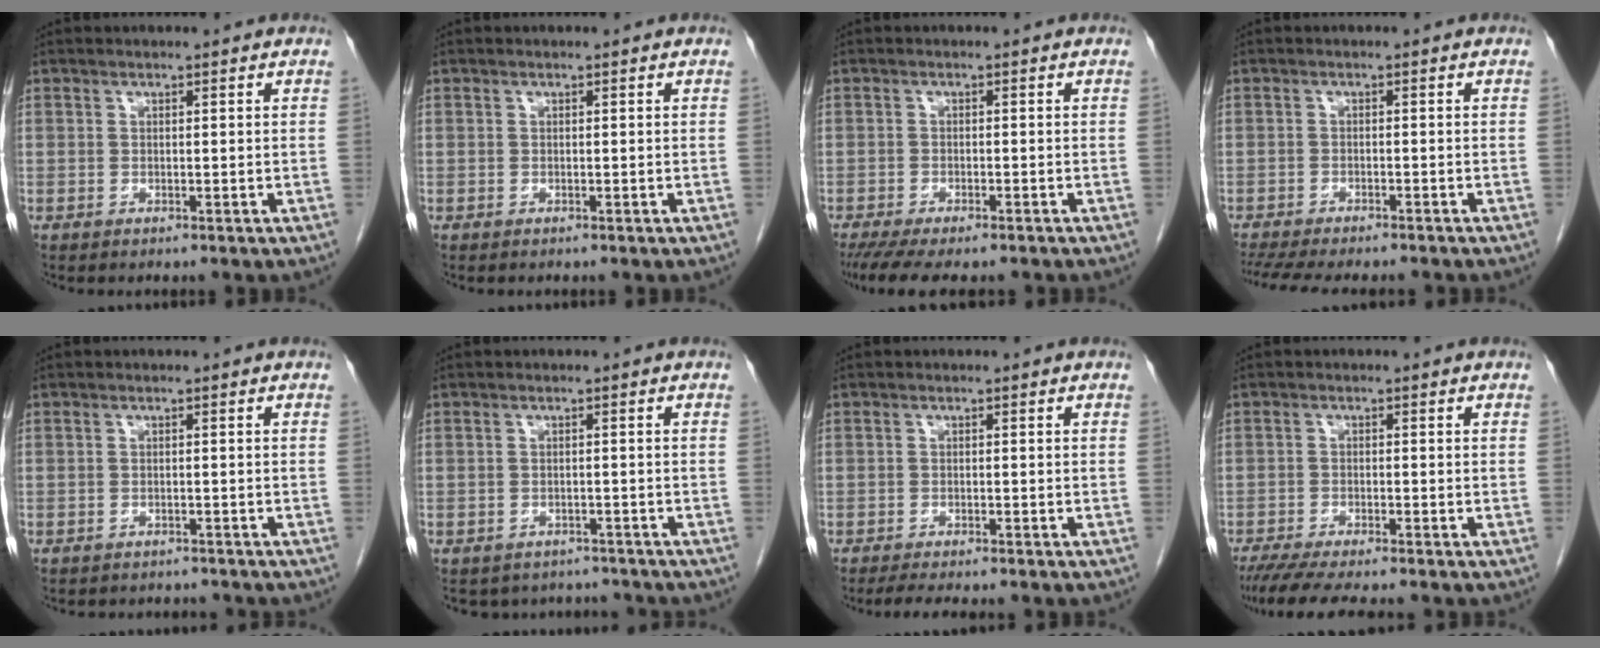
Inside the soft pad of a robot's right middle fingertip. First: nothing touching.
{"total": 0.0}
{"total": 9.9, "force": [-8.1, 2.3, 5.1], "torque": [-0.075, -0.010, -0.120]}
{"total": 13.4, "force": [-11.6, 2.7, 6.0], "torque": [-0.112, -0.017, -0.159]}
{"total": 5.6, "force": [-5.3, 1.8, 0.8], "torque": [-0.008, 0.001, -0.063]}
{"total": 6.9, "force": [-6.4, 2.7, 0.3], "torque": [0.003, 0.016, -0.074]}
{"total": 5.5, "force": [-4.7, 0.4, 2.8], "torque": [-0.036, -0.011, -0.067]}
{"total": 8.7, "force": [-7.6, 0.4, 4.3], "torque": [-0.059, -0.022, -0.121]}